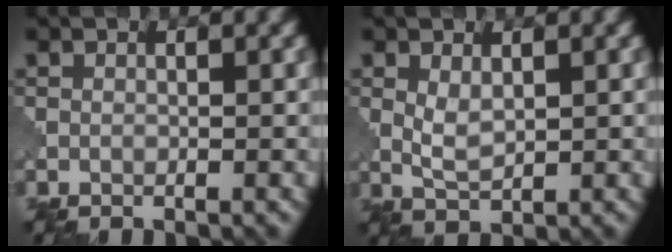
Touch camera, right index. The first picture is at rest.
{"total": 2.2, "force": [0.5, 1.1, 1.8], "torque": [-0.042, -0.001, 0.013]}